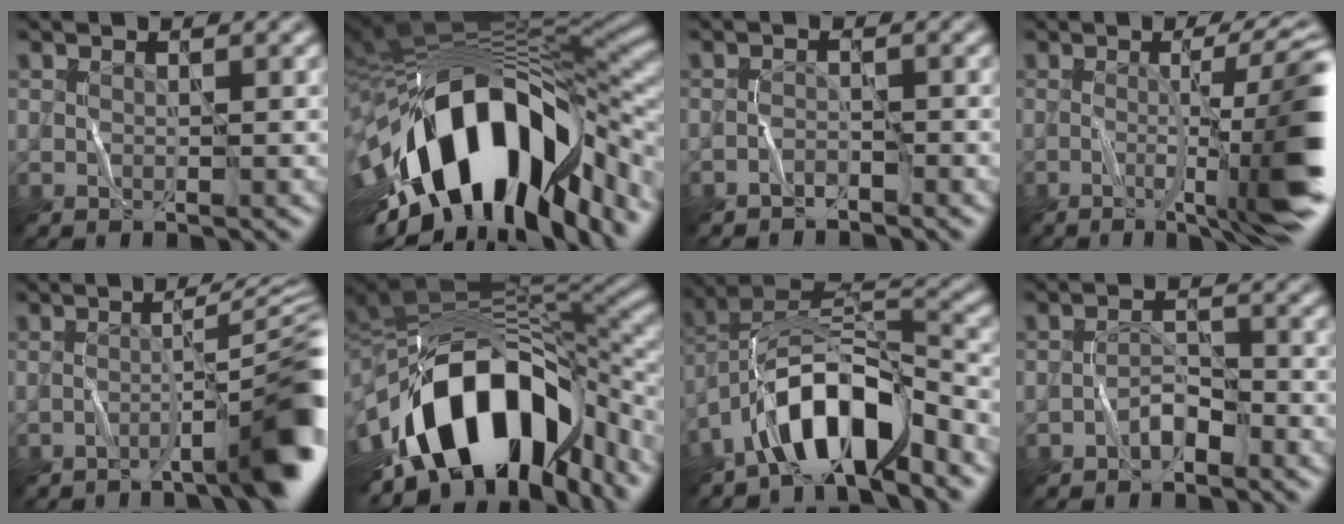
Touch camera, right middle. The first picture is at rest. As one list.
[{"total": 16.2, "force": [-6.7, 7.8, 12.5], "torque": [-0.193, 0.001, -0.110]}, {"total": 1.3, "force": [-1.3, 0.1, 0.0], "torque": [0.001, 0.007, -0.025]}, {"total": 10.9, "force": [-1.4, 2.1, 10.6], "torque": [-0.131, 0.004, -0.019]}, {"total": 9.4, "force": [-3.7, 1.7, 8.4], "torque": [-0.097, 0.012, -0.060]}, {"total": 16.0, "force": [-6.2, 9.1, 11.6], "torque": [-0.195, 0.003, -0.107]}, {"total": 9.3, "force": [-5.6, 3.5, 6.5], "torque": [-0.106, 0.017, -0.103]}, {"total": 1.9, "force": [-1.4, 0.8, 0.9], "torque": [-0.015, 0.011, -0.029]}]